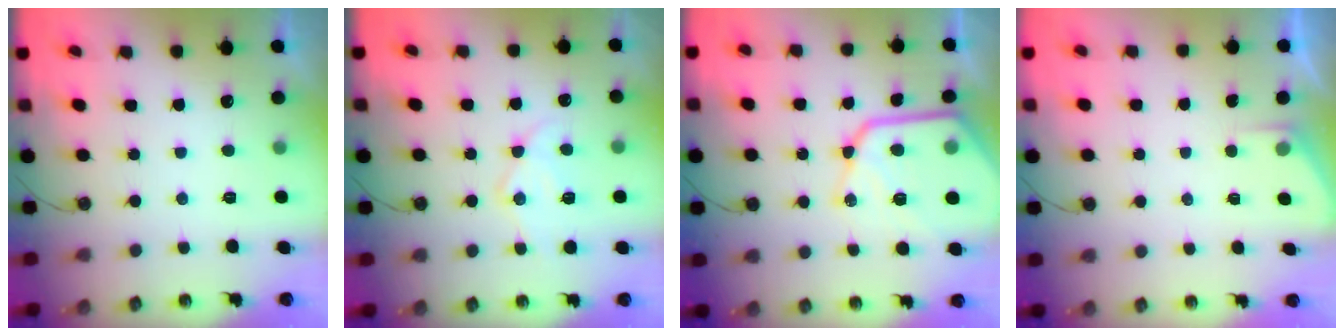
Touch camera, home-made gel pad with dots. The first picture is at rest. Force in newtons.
{"total": 12.1, "press": 12.1, "slide": 1.1}
{"total": 19.1, "press": 19.0, "slide": 1.7}
{"total": 1.4, "press": 1.3, "slide": 0.2}